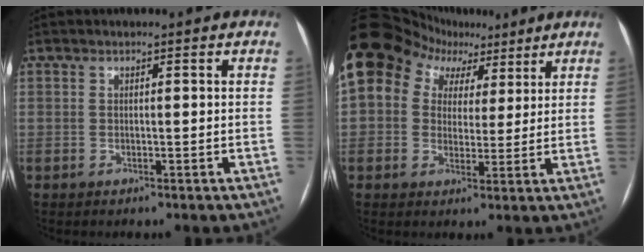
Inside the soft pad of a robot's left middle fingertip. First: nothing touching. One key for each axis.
{"total": 15.0, "fx": 7.7, "fy": 11.0, "fz": 6.8, "tx": -0.130, "ty": 0.073, "tz": 0.129}